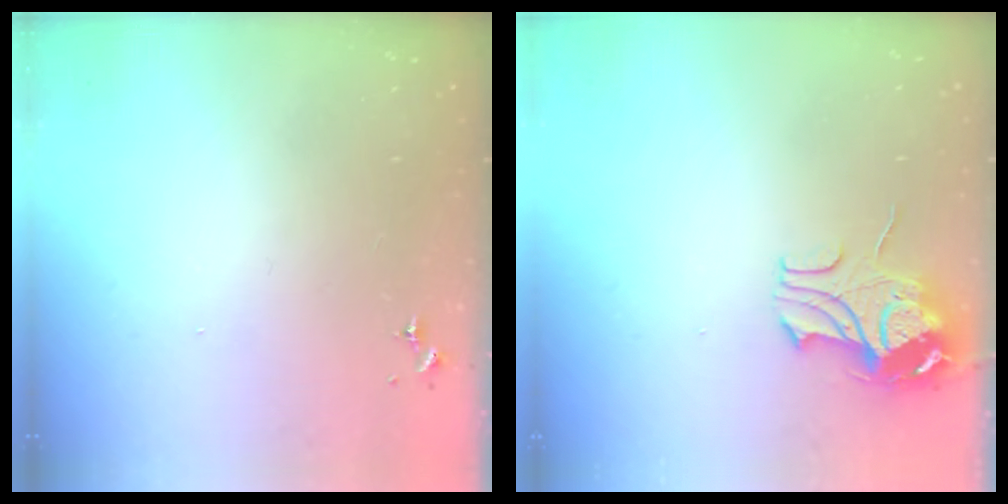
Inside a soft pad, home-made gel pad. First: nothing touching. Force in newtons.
{"total": 9.6, "press": 9.6, "slide": 1.1}